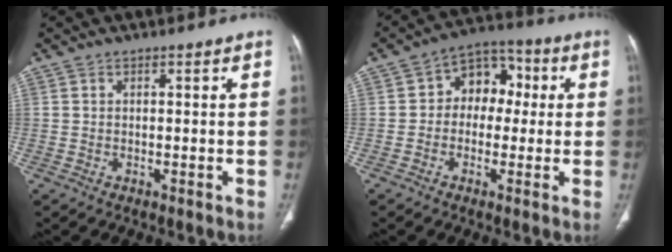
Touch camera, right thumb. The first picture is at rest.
{"total": 9.7, "force": [0.8, 7.3, 6.3], "torque": [-0.050, 0.031, -0.002]}